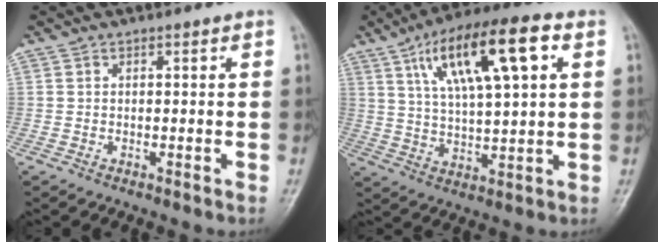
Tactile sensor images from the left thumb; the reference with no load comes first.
{"total": 17.6, "force": [7.0, 5.3, 15.2], "torque": [-0.247, 0.001, 0.116]}